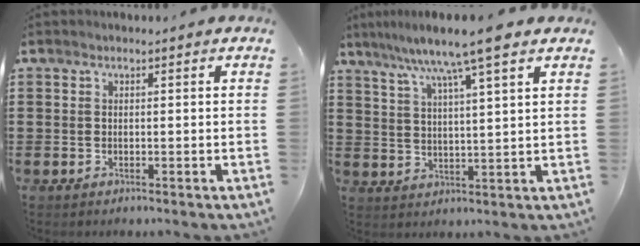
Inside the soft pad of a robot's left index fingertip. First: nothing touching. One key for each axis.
{"total": 8.3, "fx": 6.2, "fy": -0.1, "fz": 5.4, "tx": -0.116, "ty": -0.020, "tz": 0.103}